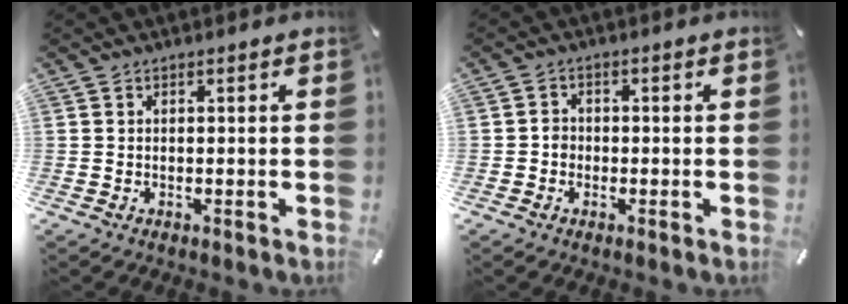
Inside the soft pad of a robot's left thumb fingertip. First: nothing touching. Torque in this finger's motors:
{"motor_torque": [-0.21, -0.25, 0.06, -0.10, -0.02]}